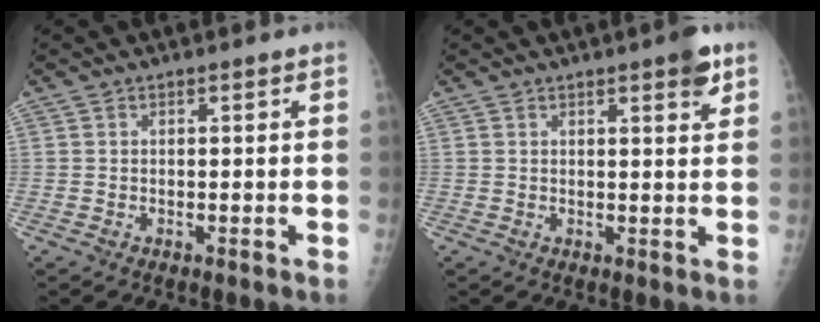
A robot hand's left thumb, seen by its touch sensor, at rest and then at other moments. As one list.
[{"total": 3.8, "force": [2.3, 0.9, 2.9], "torque": [-0.031, -0.011, 0.026]}]